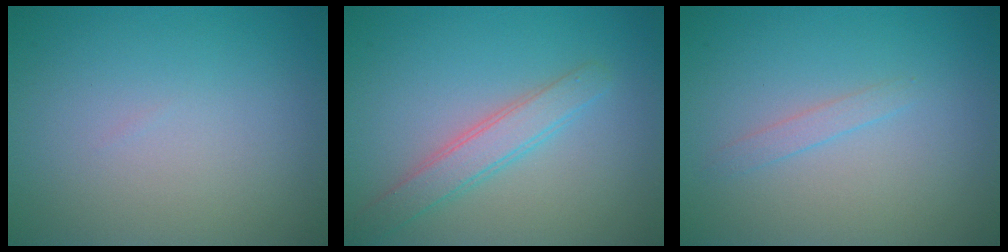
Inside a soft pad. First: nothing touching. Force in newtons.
{"total": 2.8, "press": 2.8, "slide": 0.1}
{"total": 0.9, "press": 0.9, "slide": 0.2}